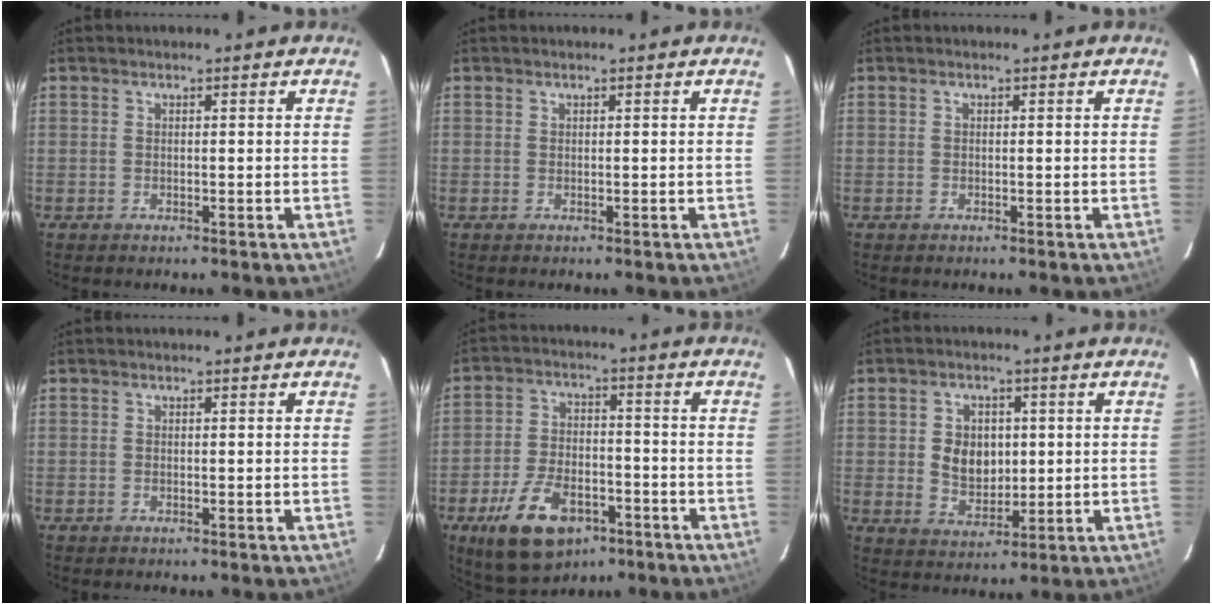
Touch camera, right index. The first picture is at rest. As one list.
[{"total": 0.0}, {"total": 0.0}, {"total": 0.0}, {"total": 14.9, "force": [-8.2, 8.1, 9.4], "torque": [-0.199, -0.008, -0.131]}, {"total": 7.1, "force": [0.5, 5.5, 4.4], "torque": [-0.083, 0.005, 0.017]}]